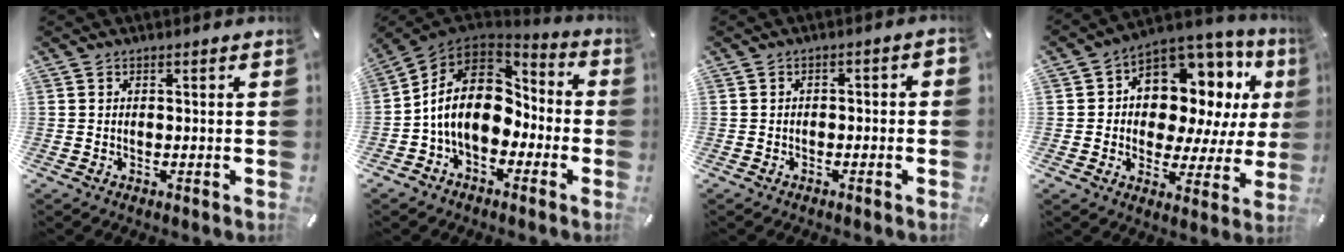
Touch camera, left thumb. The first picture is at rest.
{"total": 15.6, "force": [-0.9, 11.5, 10.5], "torque": [-0.208, 0.012, -0.019]}
{"total": 2.1, "force": [-1.7, 1.0, 0.9], "torque": [-0.016, 0.011, -0.034]}
{"total": 12.4, "force": [5.0, 9.3, 6.5], "torque": [-0.089, -0.055, 0.094]}